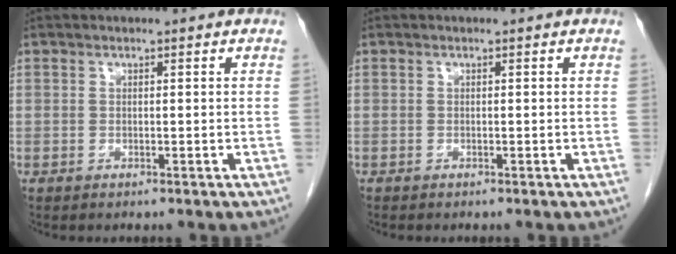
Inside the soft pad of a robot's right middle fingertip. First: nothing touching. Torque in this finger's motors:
{"motor_torque": [0.27, -0.05, 0.09, 0.01]}